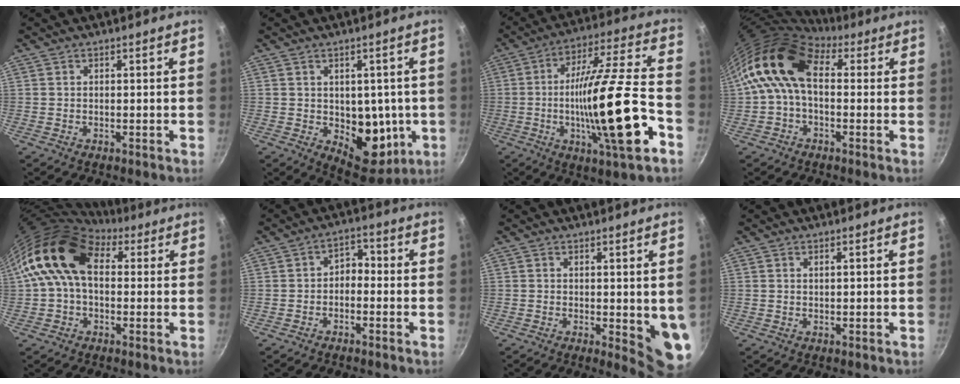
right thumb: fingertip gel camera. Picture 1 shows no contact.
{"total": 12.0, "force": [-1.1, 8.1, 8.7], "torque": [-0.061, -0.021, 0.000]}
{"total": 22.3, "force": [-6.3, 3.8, 21.1], "torque": [-0.334, 0.030, -0.108]}
{"total": 14.1, "force": [1.5, 9.2, 10.6], "torque": [-0.183, 0.027, 0.006]}
{"total": 15.7, "force": [3.1, 10.8, 11.0], "torque": [-0.183, 0.025, 0.034]}
{"total": 3.4, "force": [-1.0, 2.4, 2.2], "torque": [-0.016, 0.022, -0.024]}
{"total": 6.8, "force": [0.3, 2.3, 6.4], "torque": [-0.065, -0.015, 0.007]}
{"total": 0.6, "force": [0.3, 0.2, 0.5], "torque": [-0.007, 0.002, 0.006]}